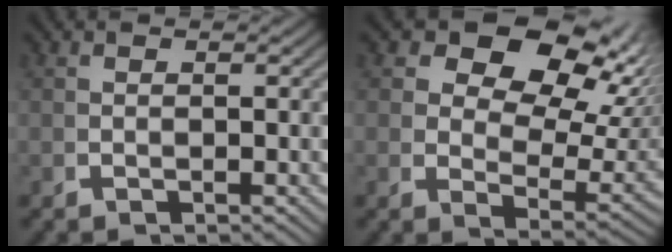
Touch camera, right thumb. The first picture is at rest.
{"total": 13.3, "force": [5.2, 8.0, 9.2], "torque": [-0.141, -0.002, 0.076]}